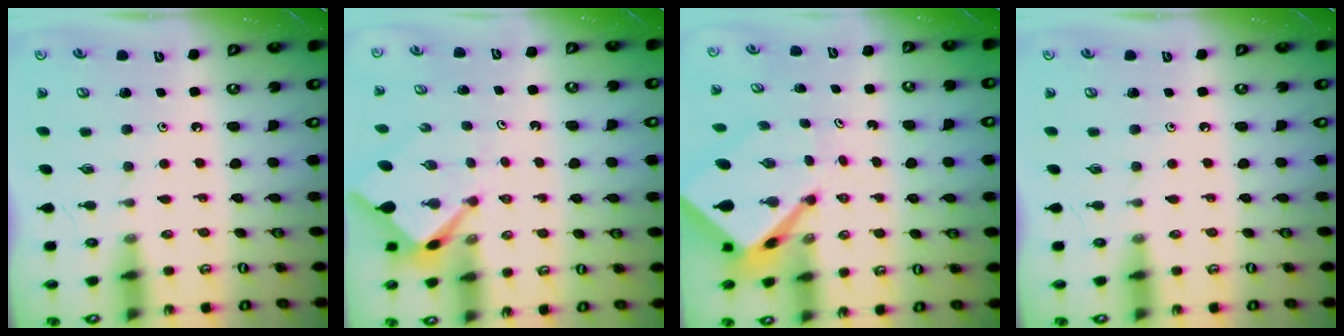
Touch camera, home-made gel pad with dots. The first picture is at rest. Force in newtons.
{"total": 2.8, "press": 2.7, "slide": 0.4}
{"total": 6.1, "press": 6.1, "slide": 0.4}
{"total": 0.0}